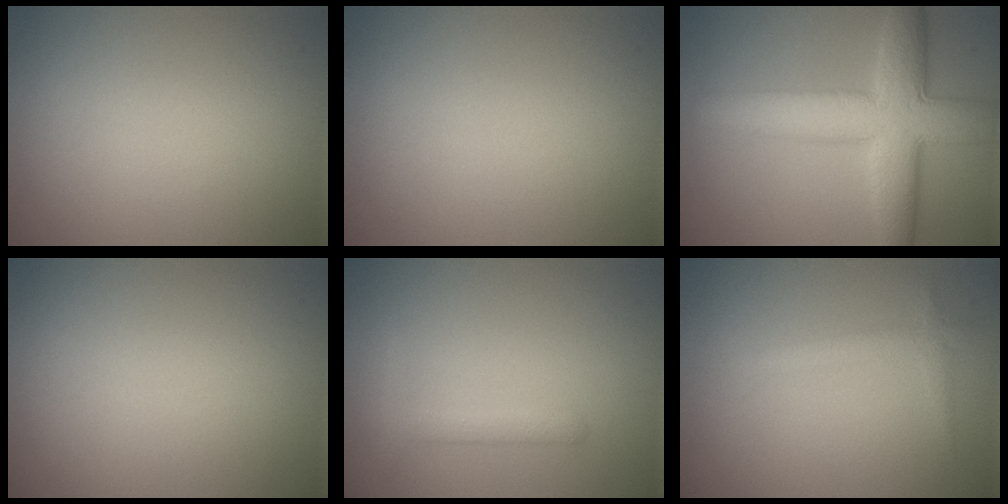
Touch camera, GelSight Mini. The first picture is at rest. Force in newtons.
{"total": 0.0}
{"total": 8.2, "press": 8.2, "slide": 0.3}
{"total": 0.0}
{"total": 0.9, "press": 0.9, "slide": 0.1}
{"total": 1.3, "press": 1.3, "slide": 0.1}